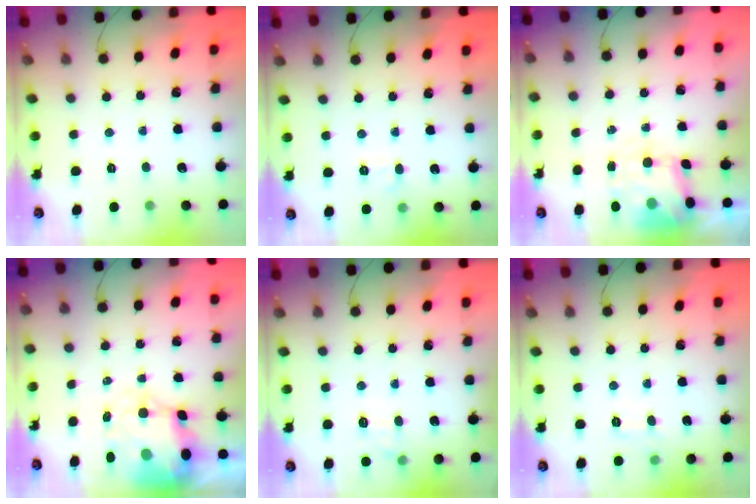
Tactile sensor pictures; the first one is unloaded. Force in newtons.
{"total": 4.5, "press": 4.2, "slide": 1.5}
{"total": 6.6, "press": 6.4, "slide": 1.8}
{"total": 8.3, "press": 7.9, "slide": 2.4}
{"total": 7.5, "press": 7.3, "slide": 2.0}
{"total": 5.0, "press": 4.9, "slide": 1.1}